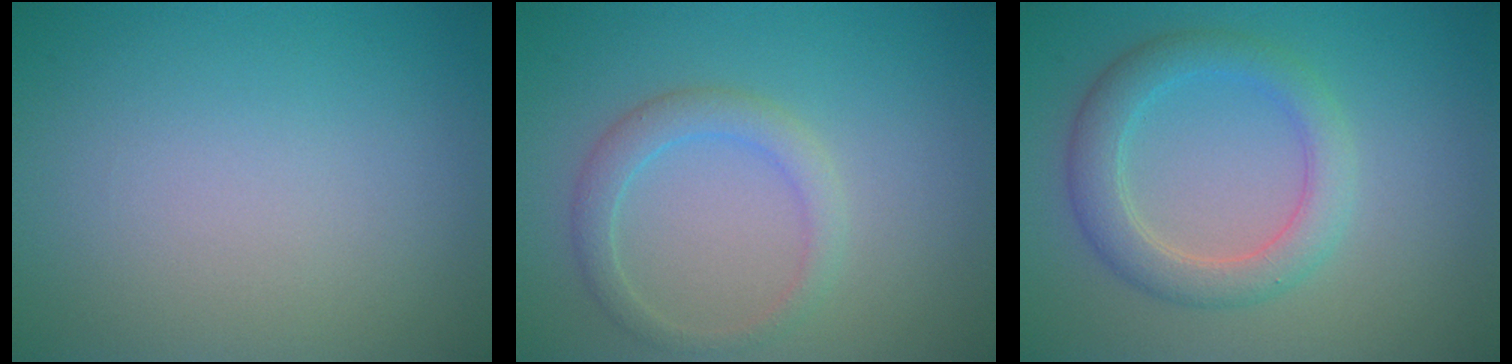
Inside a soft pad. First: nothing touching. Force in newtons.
{"total": 2.3, "press": 2.3, "slide": 0.2}
{"total": 3.8, "press": 3.8, "slide": 0.0}